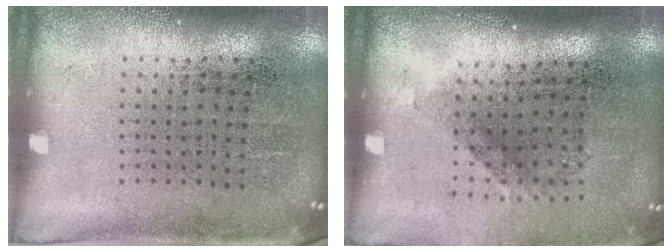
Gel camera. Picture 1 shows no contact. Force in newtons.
{"total": 1.2, "press": 0.9, "slide": 0.8}